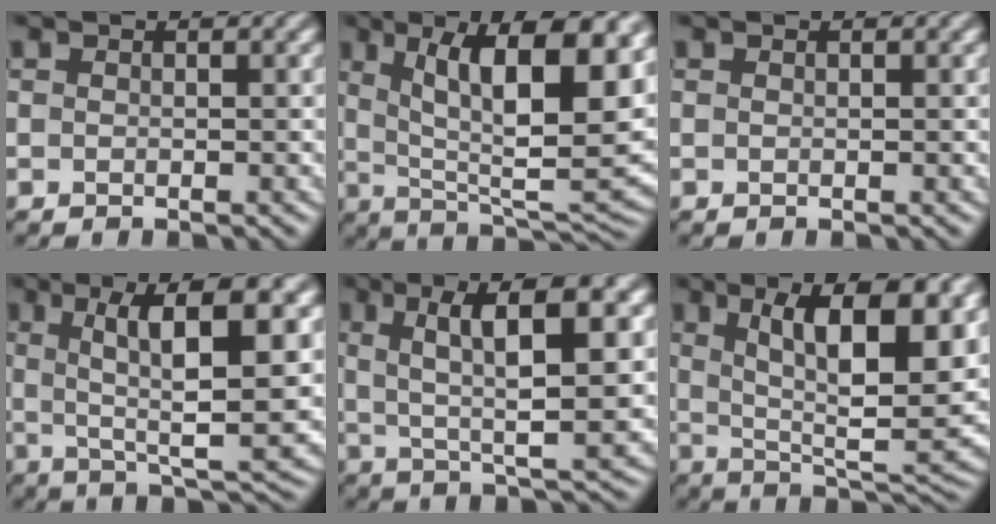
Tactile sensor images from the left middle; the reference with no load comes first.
{"total": 14.5, "force": [5.1, 4.6, 12.8], "torque": [-0.192, -0.003, 0.088]}
{"total": 0.0}
{"total": 10.2, "force": [2.4, 2.5, 9.6], "torque": [-0.141, 0.008, 0.041]}
{"total": 9.3, "force": [2.5, 2.4, 8.6], "torque": [-0.134, 0.006, 0.041]}
{"total": 12.9, "force": [4.4, 4.3, 11.4], "torque": [-0.169, -0.006, 0.070]}